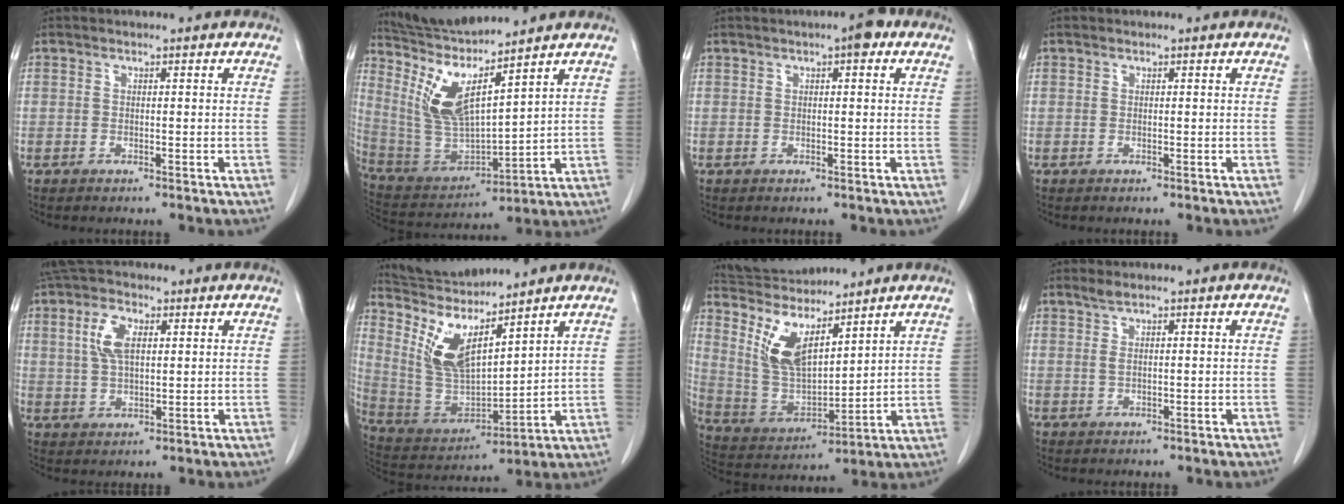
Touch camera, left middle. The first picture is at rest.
{"total": 11.7, "force": [9.1, 0.1, 7.4], "torque": [-0.159, -0.018, 0.191]}
{"total": 3.1, "force": [1.6, 0.6, 2.6], "torque": [-0.039, 0.007, 0.019]}
{"total": 0.0}
{"total": 6.5, "force": [2.6, 2.9, 5.2], "torque": [-0.114, 0.010, 0.054]}
{"total": 12.5, "force": [9.8, 2.2, 7.4], "torque": [-0.156, -0.014, 0.206]}
{"total": 12.9, "force": [9.9, 3.6, 7.5], "torque": [-0.159, -0.005, 0.204]}
{"total": 1.5, "force": [1.2, 0.1, 1.0], "torque": [-0.029, 0.005, 0.027]}